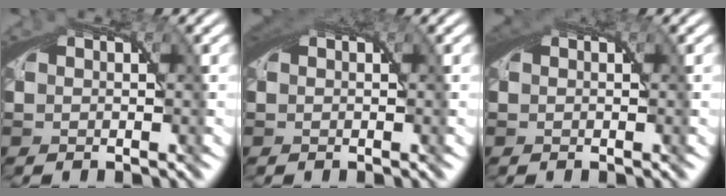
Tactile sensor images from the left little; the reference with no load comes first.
{"total": 1.6, "force": [0.7, 0.9, 1.2], "torque": [-0.024, -0.002, 0.011]}
{"total": 1.1, "force": [0.3, 0.8, 0.8], "torque": [-0.015, -0.002, 0.005]}